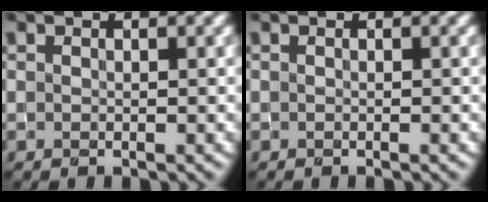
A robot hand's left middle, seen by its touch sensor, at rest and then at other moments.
{"total": 0.0}